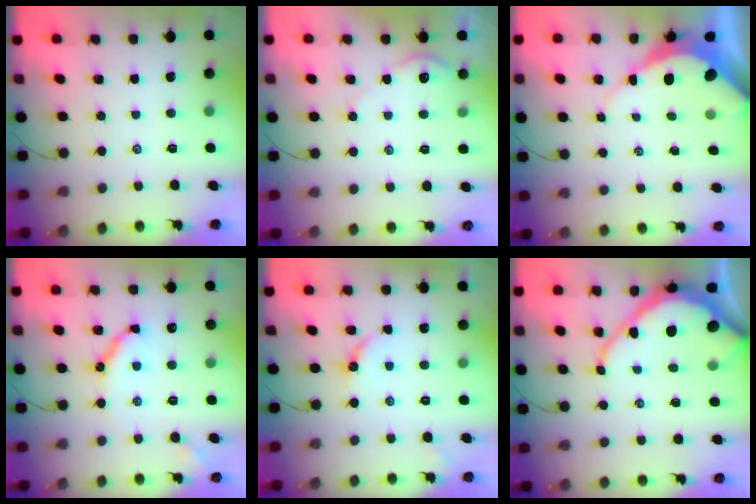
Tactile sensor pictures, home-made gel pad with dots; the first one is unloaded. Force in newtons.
{"total": 2.4, "press": 2.4, "slide": 0.3}
{"total": 9.3, "press": 9.2, "slide": 1.0}
{"total": 10.0, "press": 10.0, "slide": 1.3}
{"total": 4.1, "press": 4.1, "slide": 0.4}
{"total": 12.8, "press": 12.7, "slide": 1.4}